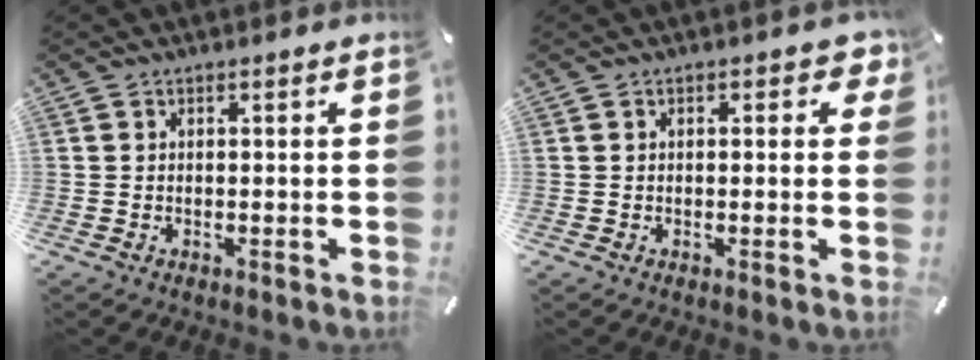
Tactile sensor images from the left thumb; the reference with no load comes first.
{"total": 2.6, "force": [0.5, 1.4, 2.1], "torque": [-0.019, -0.002, 0.002]}